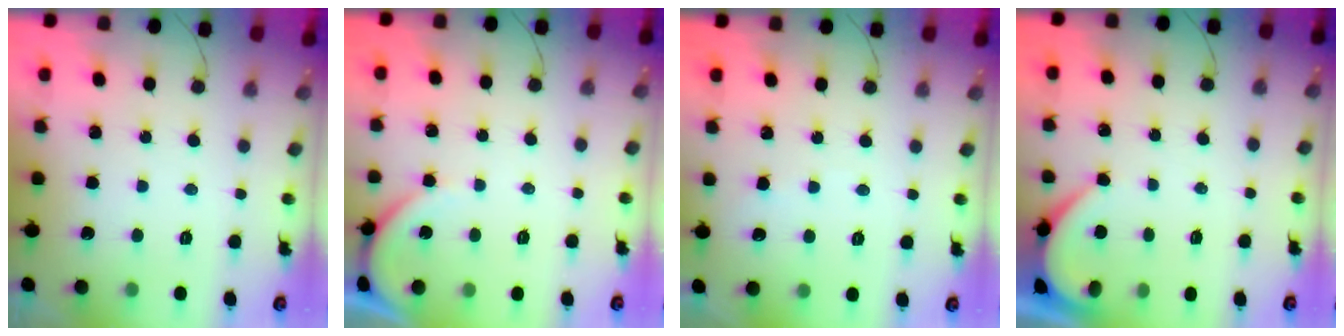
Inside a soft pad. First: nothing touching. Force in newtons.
{"total": 4.0, "press": 3.9, "slide": 0.6}
{"total": 2.5, "press": 2.5, "slide": 0.3}
{"total": 3.0, "press": 3.0, "slide": 0.3}